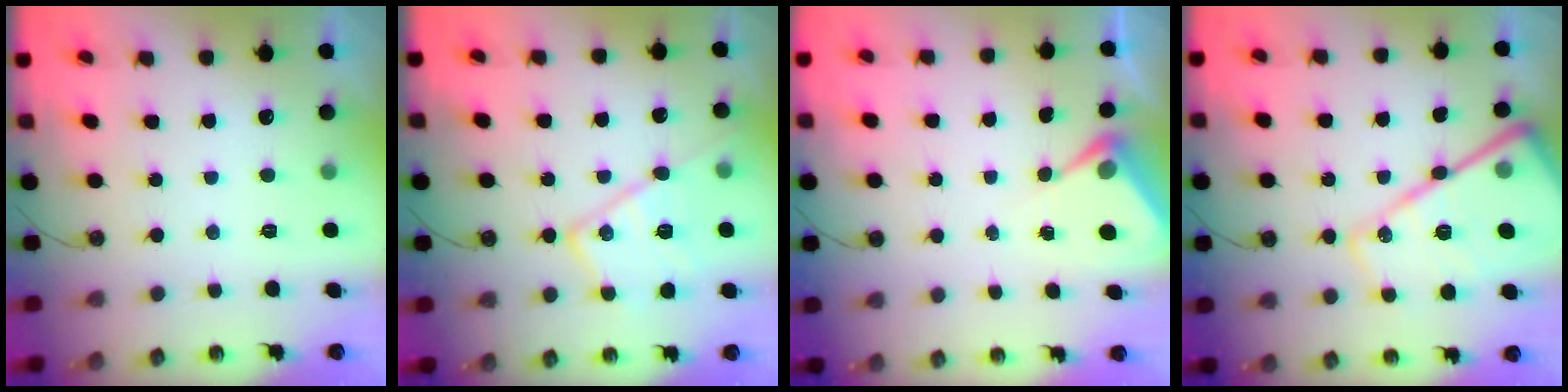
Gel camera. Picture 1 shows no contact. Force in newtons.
{"total": 16.0, "press": 16.0, "slide": 1.3}
{"total": 6.5, "press": 6.4, "slide": 0.6}
{"total": 24.3, "press": 24.2, "slide": 2.5}